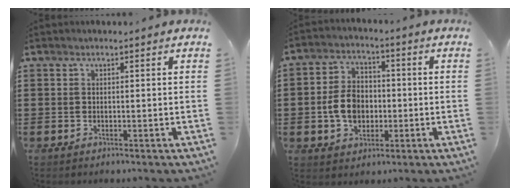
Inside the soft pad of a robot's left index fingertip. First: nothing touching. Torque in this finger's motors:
{"motor_torque": [1.57, 0.57, 0.78, 0.10]}